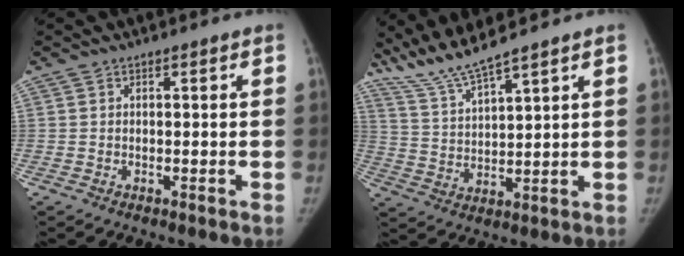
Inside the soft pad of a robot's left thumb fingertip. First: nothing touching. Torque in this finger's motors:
{"motor_torque": [0.90, -1.09, 0.89, -0.97, 0.02]}